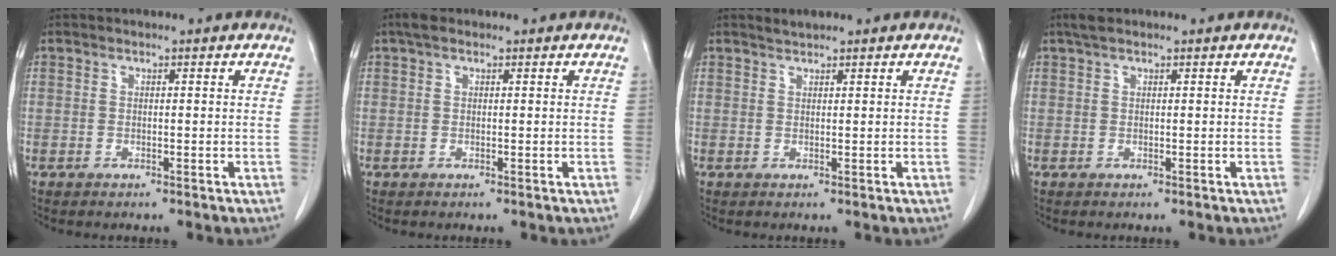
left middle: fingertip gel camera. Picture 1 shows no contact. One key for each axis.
{"total": 1.5, "fx": 1.0, "fy": 0.8, "fz": 0.9, "tx": -0.018, "ty": 0.017, "tz": 0.015}
{"total": 1.1, "fx": 1.0, "fy": 0.1, "fz": 0.3, "tx": -0.013, "ty": 0.003, "tz": 0.022}
{"total": 1.7, "fx": 1.3, "fy": 0.5, "fz": 1.0, "tx": -0.022, "ty": 0.017, "tz": 0.024}